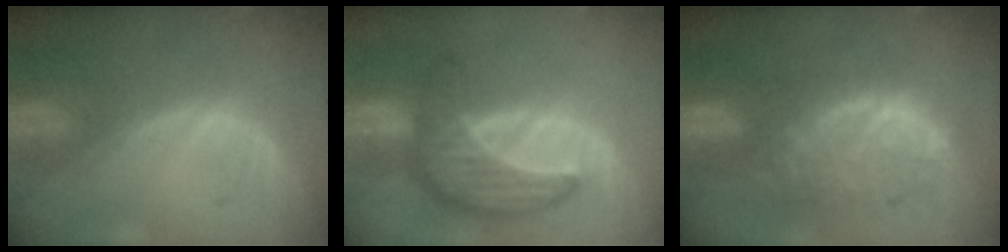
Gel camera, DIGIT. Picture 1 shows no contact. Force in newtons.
{"total": 9.1, "press": 9.1, "slide": 0.7}
{"total": 10.9, "press": 9.4, "slide": 5.5}